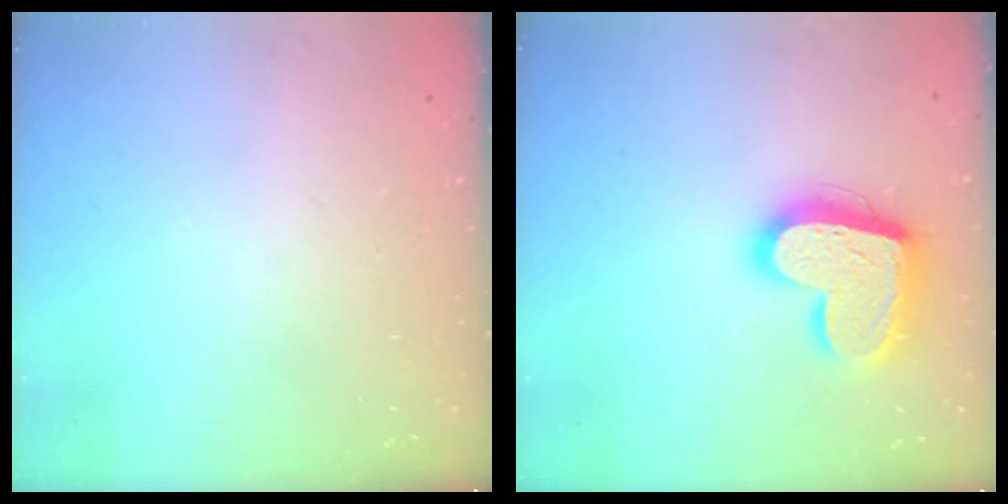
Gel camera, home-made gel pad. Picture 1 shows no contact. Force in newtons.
{"total": 18.3, "press": 18.2, "slide": 1.7}